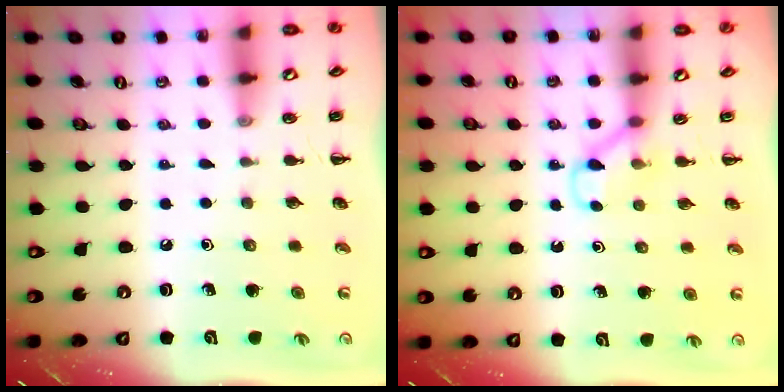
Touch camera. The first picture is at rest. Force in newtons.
{"total": 4.0, "press": 3.8, "slide": 1.2}